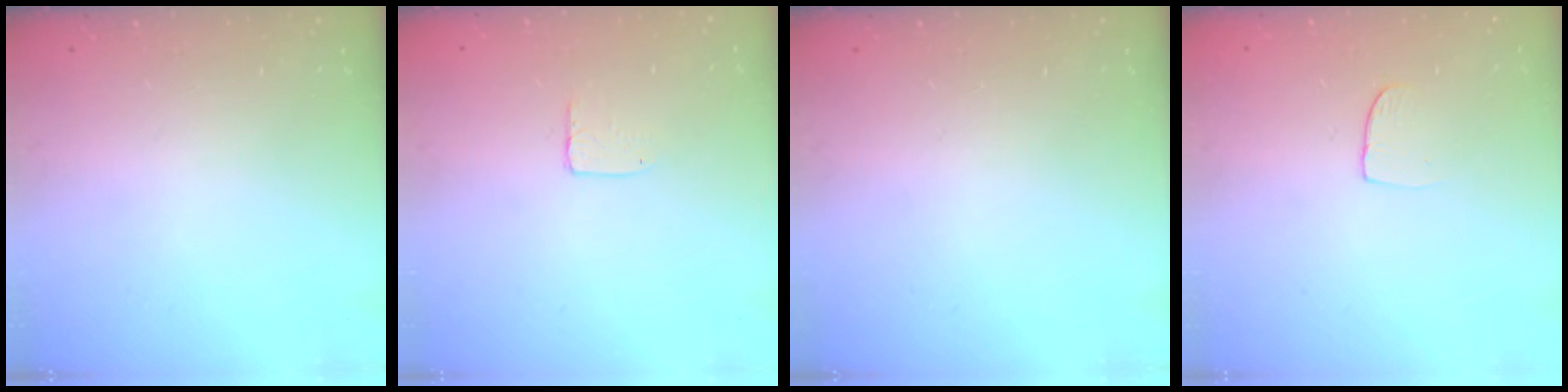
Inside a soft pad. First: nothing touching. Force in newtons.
{"total": 3.8, "press": 3.8, "slide": 0.3}
{"total": 0.0}
{"total": 6.0, "press": 6.0, "slide": 0.4}